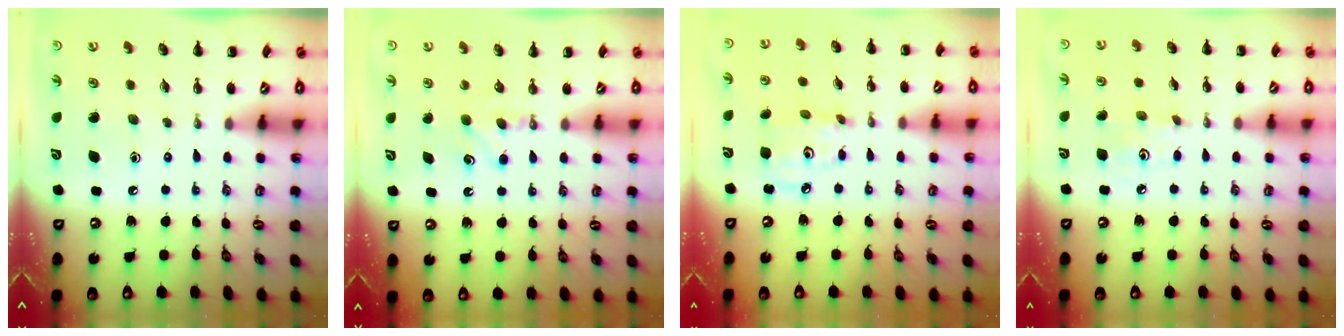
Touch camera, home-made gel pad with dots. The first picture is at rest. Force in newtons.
{"total": 4.6, "press": 4.4, "slide": 1.5}
{"total": 4.1, "press": 4.1, "slide": 0.6}
{"total": 5.4, "press": 5.2, "slide": 1.7}